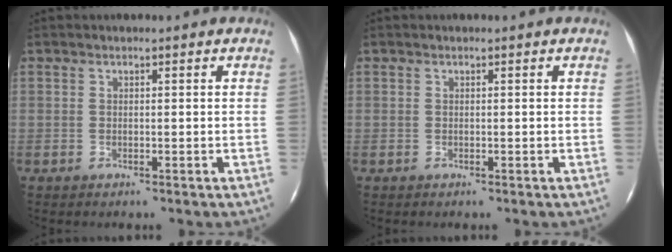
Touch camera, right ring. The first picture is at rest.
{"total": 0.0}